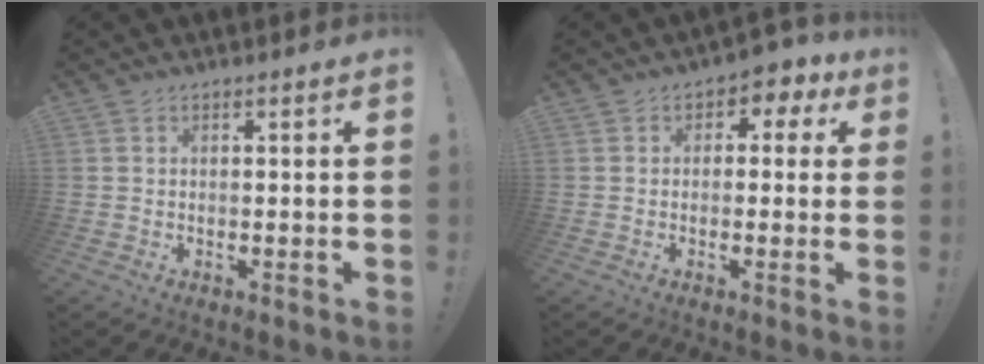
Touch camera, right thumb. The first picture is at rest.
{"total": 3.3, "force": [0.2, 2.6, 2.1], "torque": [-0.018, 0.000, -0.001]}